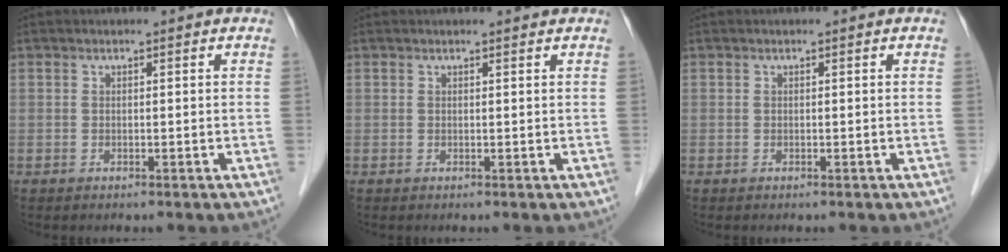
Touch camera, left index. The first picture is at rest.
{"total": 1.0, "force": [1.0, -0.1, 0.1], "torque": [-0.011, -0.002, 0.011]}
{"total": 0.0}